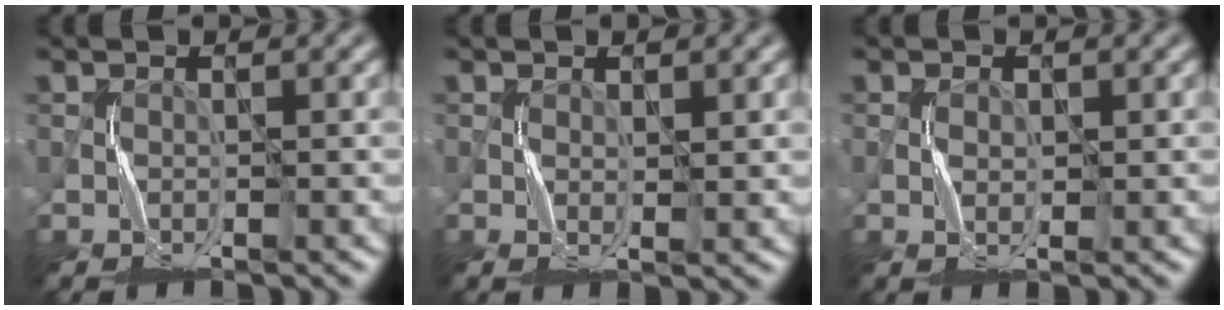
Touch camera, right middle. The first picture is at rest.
{"total": 0.9, "force": [0.5, 0.2, 0.7], "torque": [-0.017, -0.001, 0.012]}
{"total": 0.7, "force": [0.1, 0.4, 0.6], "torque": [-0.014, 0.001, 0.002]}